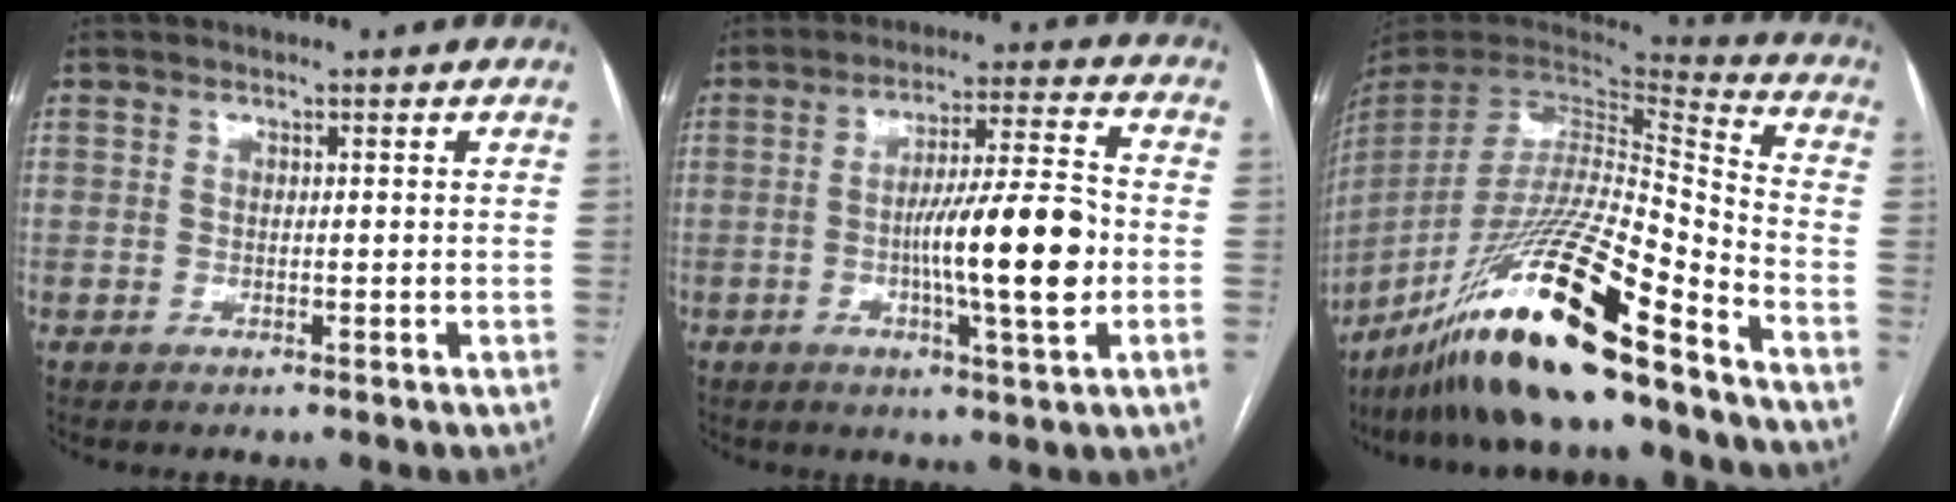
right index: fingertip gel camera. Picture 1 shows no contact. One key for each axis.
{"total": 13.3, "fx": -2.5, "fy": 0.1, "fz": 13.1, "tx": -0.213, "ty": 0.000, "tz": -0.044}
{"total": 25.4, "fx": -18.4, "fy": 1.1, "fz": 17.5, "tx": -0.335, "ty": -0.038, "tz": -0.333}